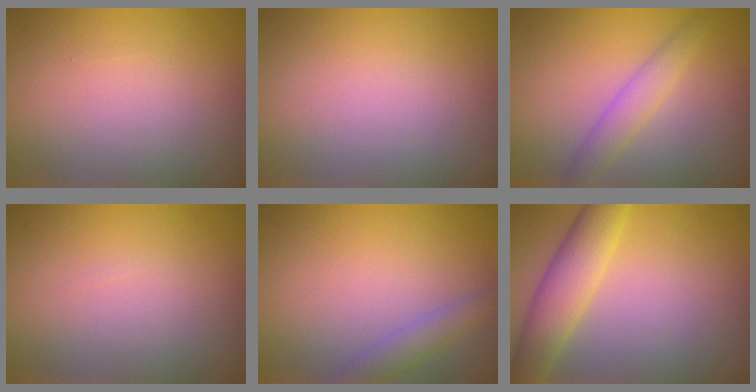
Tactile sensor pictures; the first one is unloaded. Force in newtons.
{"total": 0.0}
{"total": 2.3, "press": 2.3, "slide": 0.0}
{"total": 0.0}
{"total": 1.8, "press": 1.8, "slide": 0.1}
{"total": 4.8, "press": 4.8, "slide": 0.1}